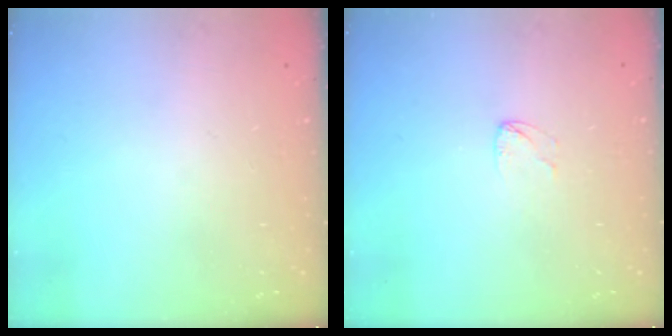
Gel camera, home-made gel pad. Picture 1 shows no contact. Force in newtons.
{"total": 2.5, "press": 2.5, "slide": 0.2}